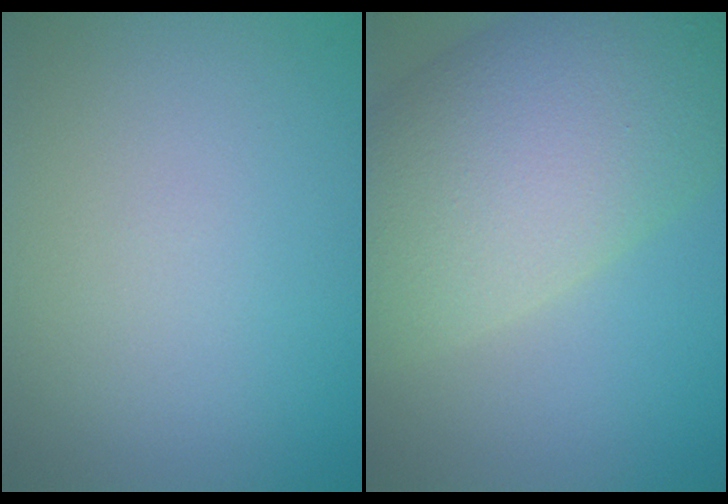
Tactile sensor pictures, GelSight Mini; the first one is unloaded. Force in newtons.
{"total": 11.8, "press": 11.8, "slide": 0.8}